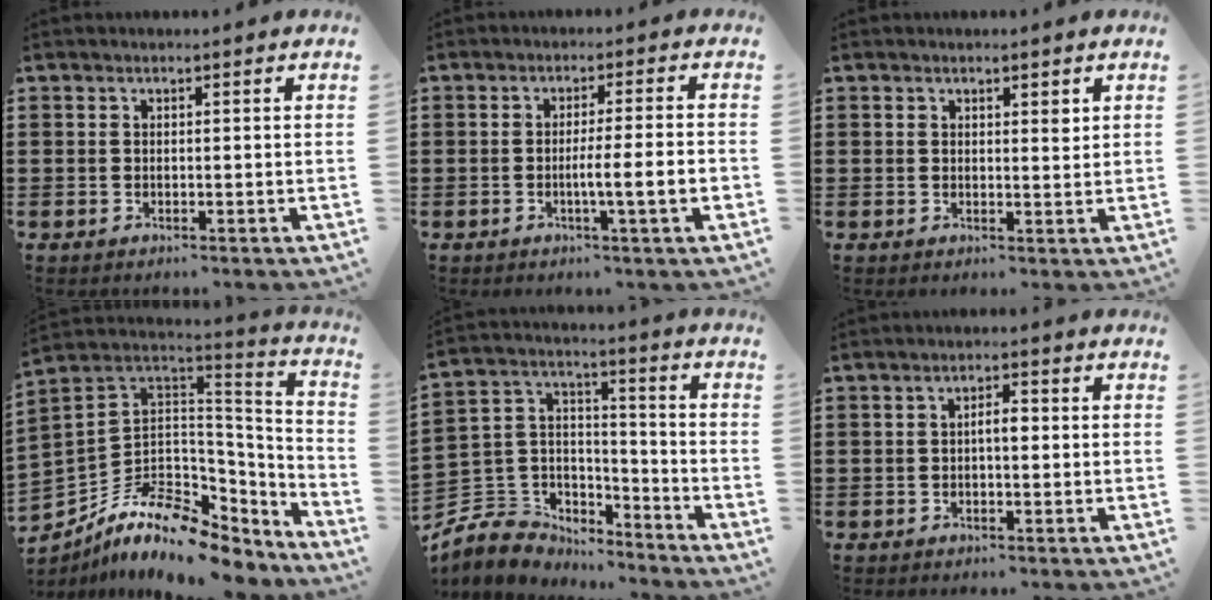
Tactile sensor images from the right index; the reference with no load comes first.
{"total": 5.7, "force": [-1.6, -0.1, 5.5], "torque": [-0.092, -0.009, -0.029]}
{"total": 1.5, "force": [0.9, 0.7, 1.0], "torque": [-0.005, -0.003, 0.012]}
{"total": 10.9, "force": [-6.9, 5.8, 6.1], "torque": [-0.136, 0.004, -0.123]}
{"total": 6.6, "force": [-4.7, 4.7, 0.3], "torque": [-0.046, -0.004, -0.095]}
{"total": 2.5, "force": [-0.2, 0.8, 2.3], "torque": [-0.044, 0.005, -0.005]}